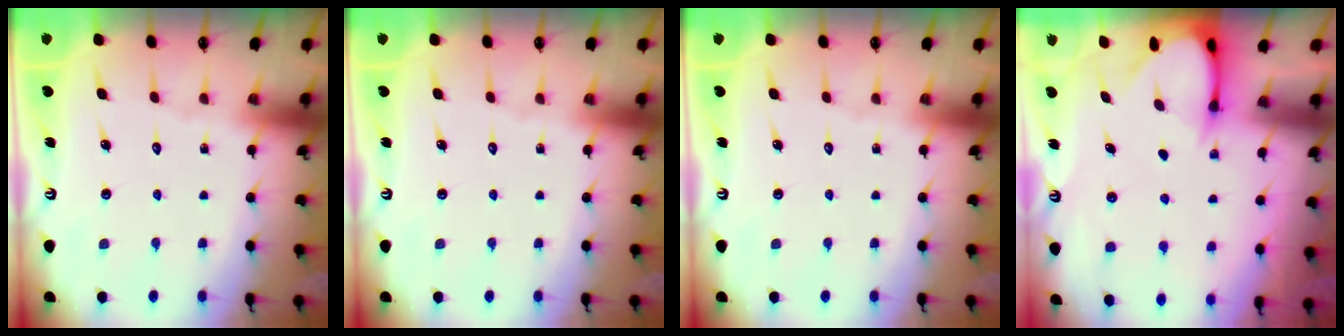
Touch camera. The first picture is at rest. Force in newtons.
{"total": 0.0}
{"total": 0.0}
{"total": 3.6, "press": 3.6, "slide": 0.3}